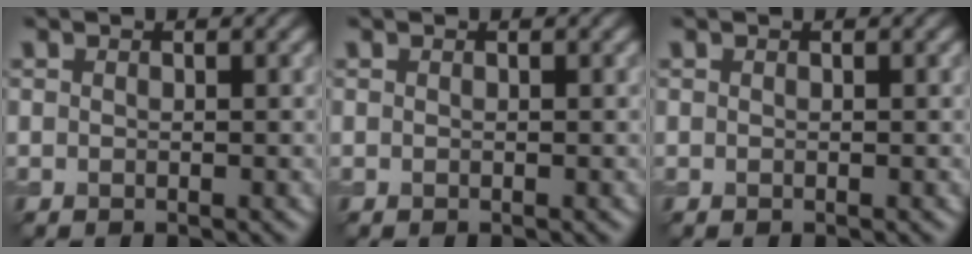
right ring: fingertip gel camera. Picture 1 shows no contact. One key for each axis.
{"total": 0.0}
{"total": 0.0}